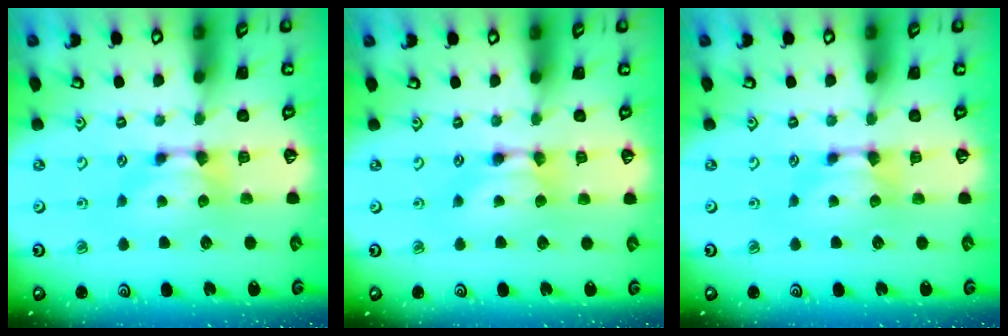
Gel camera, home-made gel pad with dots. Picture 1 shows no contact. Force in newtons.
{"total": 1.5, "press": 1.5, "slide": 0.2}
{"total": 0.0}